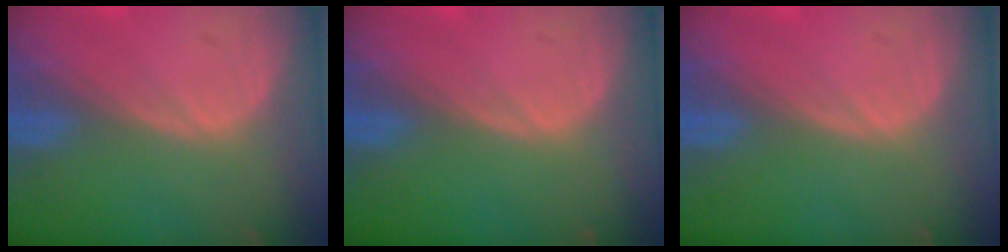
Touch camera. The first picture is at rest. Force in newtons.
{"total": 0.0}
{"total": 0.0}